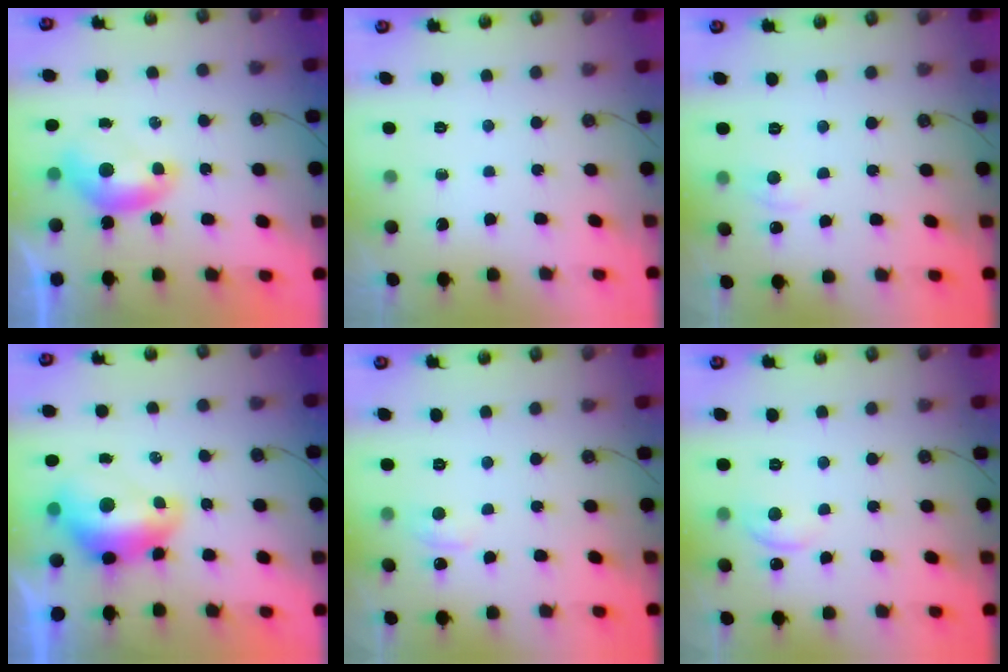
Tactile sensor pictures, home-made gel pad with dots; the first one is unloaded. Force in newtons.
{"total": 0.0}
{"total": 0.8, "press": 0.5, "slide": 0.6}
{"total": 3.5, "press": 3.4, "slide": 0.7}
{"total": 0.9, "press": 0.3, "slide": 0.8}
{"total": 2.4, "press": 2.3, "slide": 0.8}